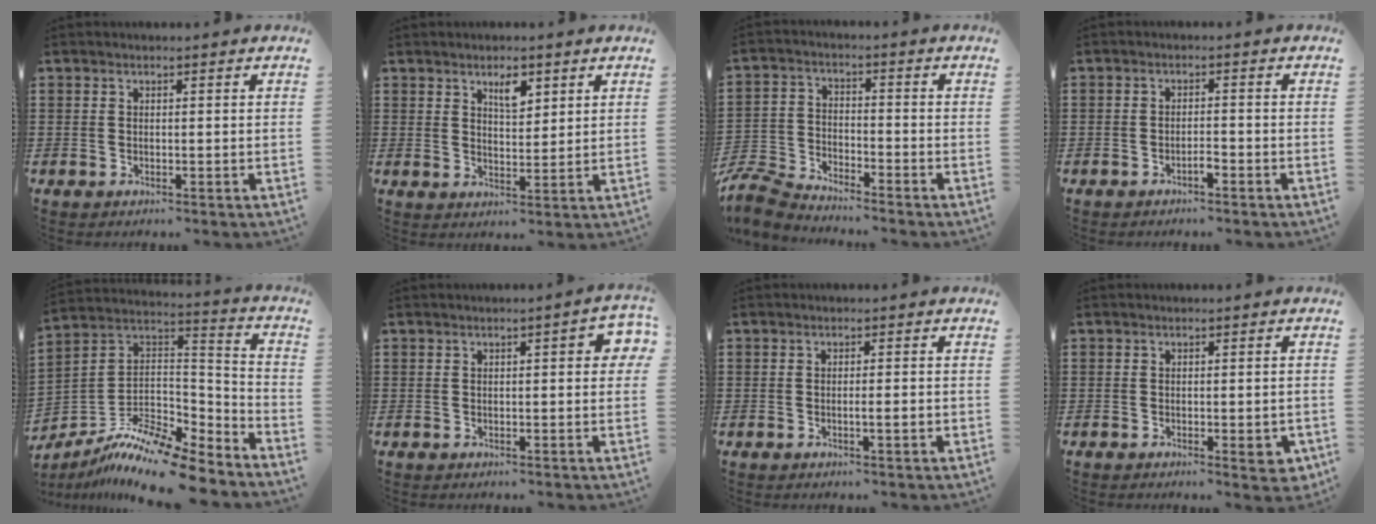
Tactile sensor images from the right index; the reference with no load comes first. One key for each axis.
{"total": 3.6, "fx": 2.3, "fy": 1.5, "fz": 2.4, "tx": -0.037, "ty": -0.001, "tz": 0.038}
{"total": 5.7, "fx": -5.6, "fy": 0.6, "fz": 0.8, "tx": -0.039, "ty": -0.001, "tz": -0.119}
{"total": 1.7, "fx": -1.3, "fy": 0.4, "fz": 1.0, "tx": -0.022, "ty": -0.002, "tz": -0.024}
{"total": 12.8, "fx": -10.8, "fy": 2.6, "fz": 6.3, "tx": -0.115, "ty": 0.023, "tz": -0.207}
{"total": 2.7, "fx": 0.3, "fy": 0.6, "fz": 2.6, "tx": -0.040, "ty": 0.002, "tz": 0.001}
{"total": 1.8, "fx": -0.5, "fy": 0.1, "fz": 1.7, "tx": -0.028, "ty": -0.005, "tz": -0.009}
{"total": 2.6, "fx": -1.2, "fy": 0.9, "fz": 2.1, "tx": -0.032, "ty": 0.001, "tz": -0.019}